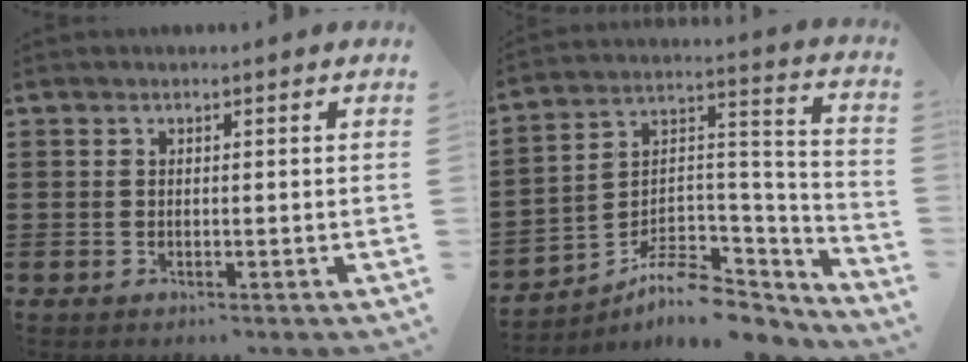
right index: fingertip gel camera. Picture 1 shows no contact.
{"total": 8.7, "force": [-6.5, 4.0, 4.3], "torque": [-0.069, 0.018, -0.119]}